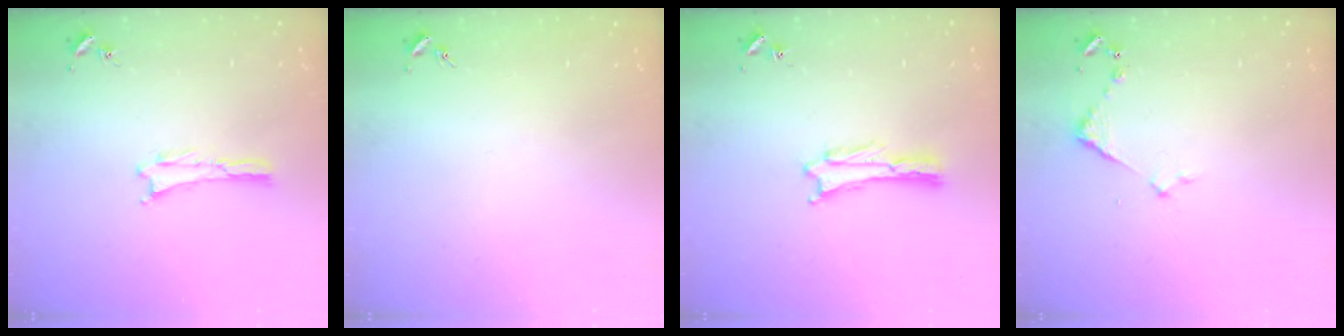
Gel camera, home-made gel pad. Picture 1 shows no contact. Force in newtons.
{"total": 0.0}
{"total": 0.0}
{"total": 2.9, "press": 2.9, "slide": 0.3}